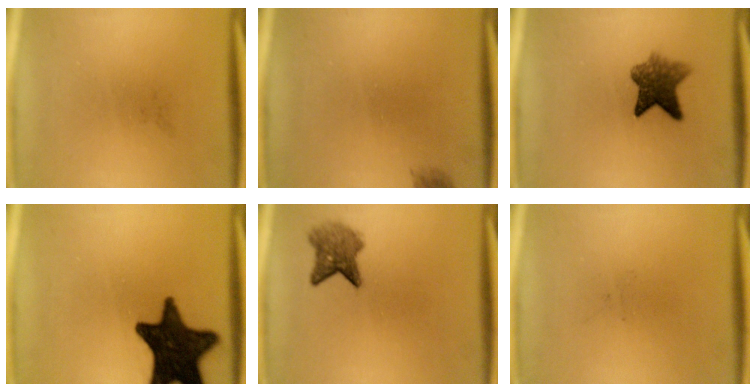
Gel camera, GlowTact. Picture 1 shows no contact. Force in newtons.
{"total": 1.1}
{"total": 6.5}
{"total": 17.2}
{"total": 4.5}
{"total": 0.0}